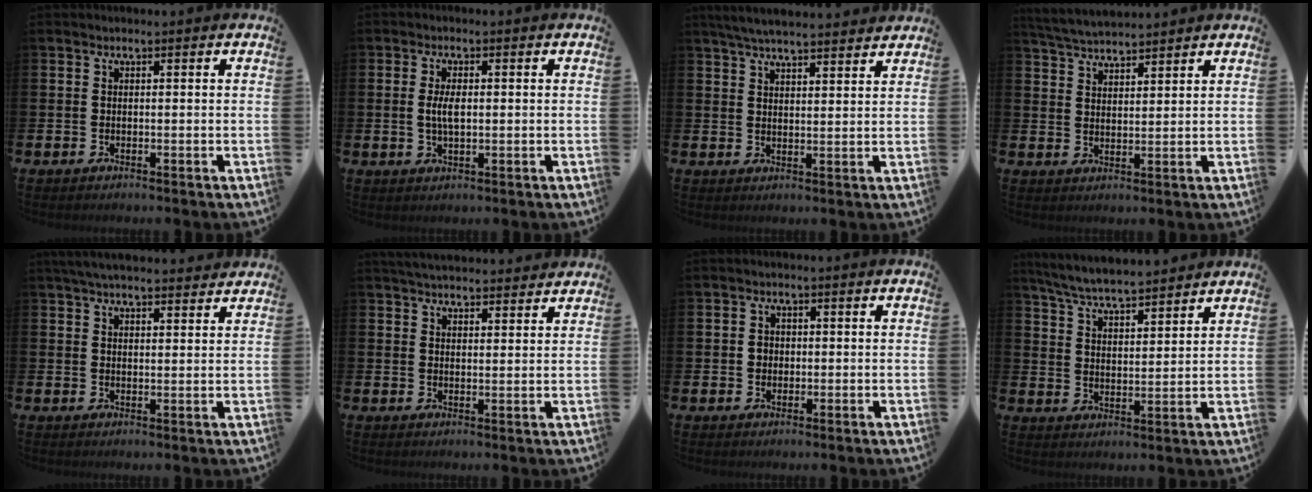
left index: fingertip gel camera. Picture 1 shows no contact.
{"total": 3.3, "force": [0.4, 1.4, 3.0], "torque": [-0.047, 0.001, 0.001]}
{"total": 5.3, "force": [5.1, 0.3, 1.3], "torque": [-0.038, -0.020, 0.093]}
{"total": 4.5, "force": [4.4, 0.4, 0.5], "torque": [-0.032, -0.019, 0.082]}
{"total": 4.4, "force": [4.2, 0.7, 1.2], "torque": [-0.029, -0.013, 0.078]}
{"total": 4.2, "force": [4.1, 0.5, 0.4], "torque": [-0.015, -0.018, 0.075]}
{"total": 1.6, "force": [0.4, 1.5, 0.4], "torque": [0.011, 0.002, 0.000]}
{"total": 6.2, "force": [6.0, 0.4, 1.4], "torque": [-0.055, -0.033, 0.108]}